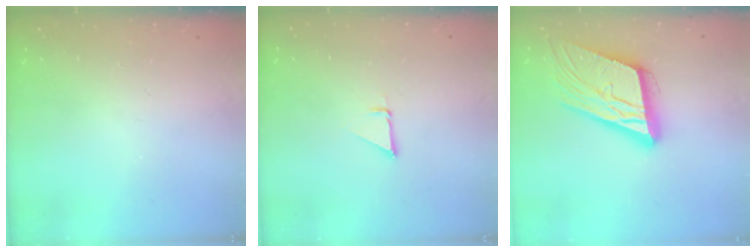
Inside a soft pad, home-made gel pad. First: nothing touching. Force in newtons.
{"total": 1.5, "press": 1.5, "slide": 0.1}
{"total": 18.5, "press": 18.2, "slide": 3.6}